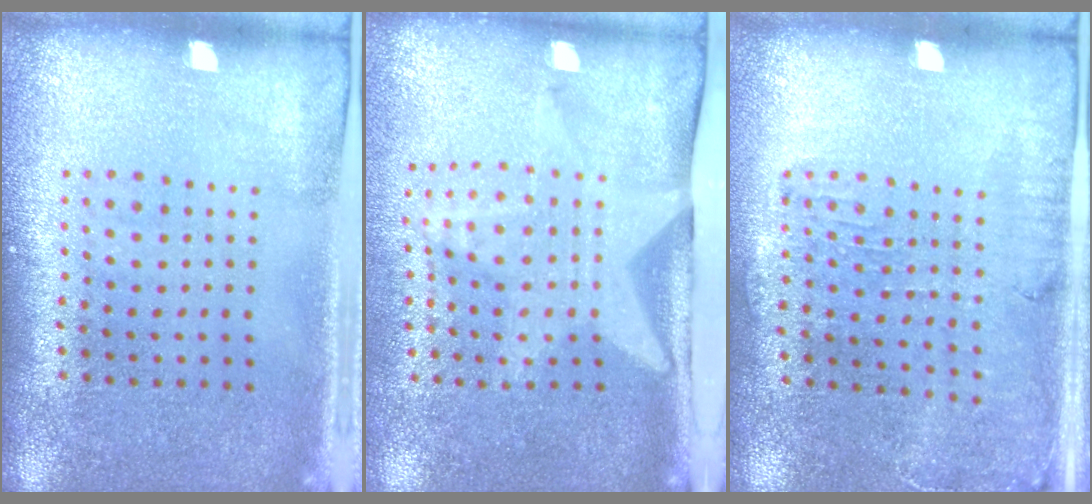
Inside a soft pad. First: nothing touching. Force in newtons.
{"total": 2.0, "press": 1.5, "slide": 1.3}
{"total": 1.3, "press": 1.3, "slide": 0.3}